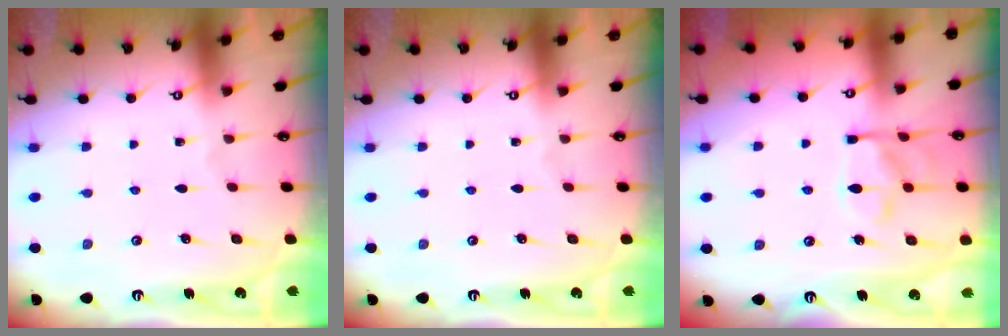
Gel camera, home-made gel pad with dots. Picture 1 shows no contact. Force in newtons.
{"total": 0.0}
{"total": 11.3, "press": 11.2, "slide": 0.8}